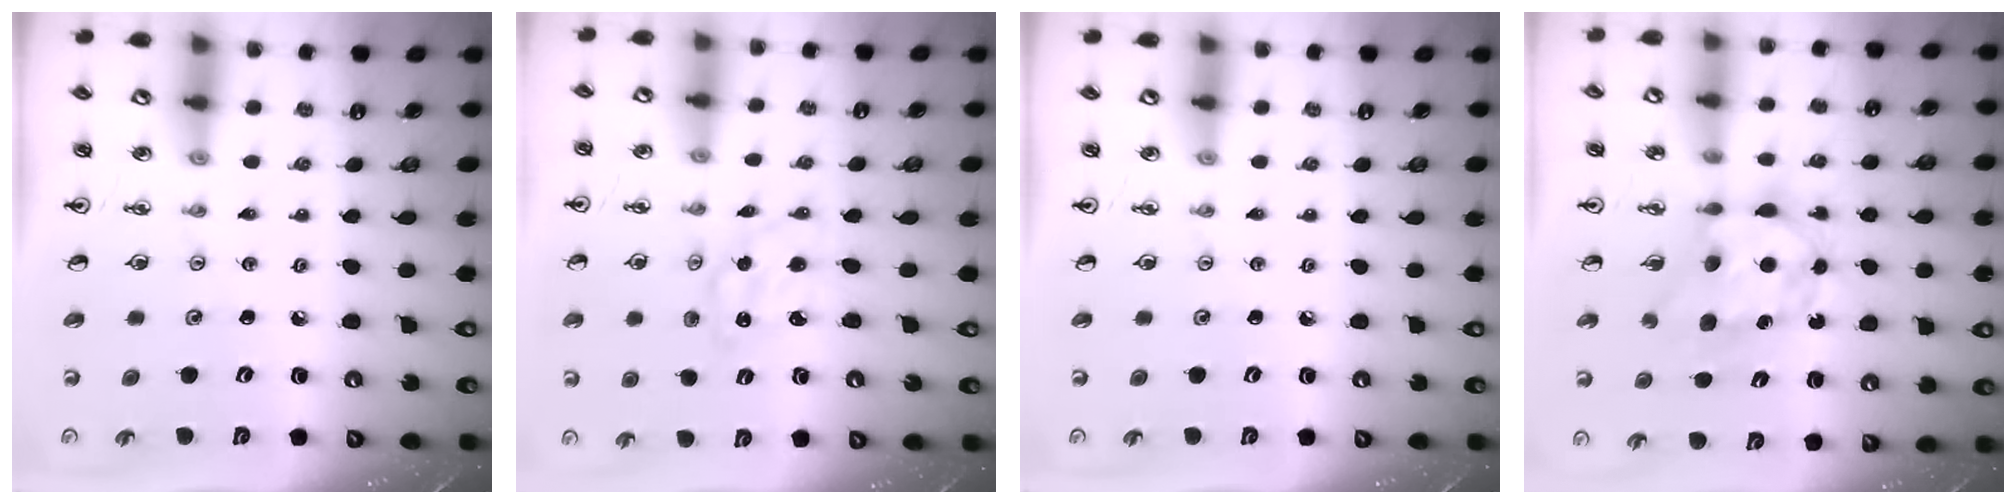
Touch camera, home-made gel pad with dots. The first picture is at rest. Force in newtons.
{"total": 2.0, "press": 2.0, "slide": 0.2}
{"total": 0.0}
{"total": 7.2, "press": 7.2, "slide": 0.6}